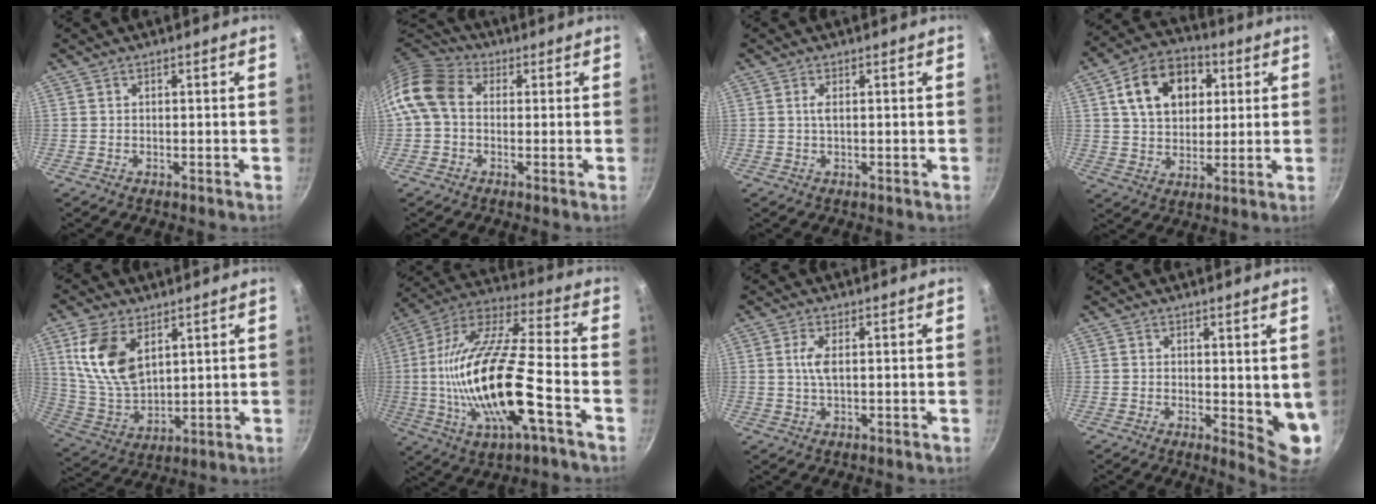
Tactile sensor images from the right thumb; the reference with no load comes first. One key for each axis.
{"total": 10.3, "fx": 0.6, "fy": 7.8, "fz": 6.7, "tx": -0.113, "ty": 0.024, "tz": -0.011}
{"total": 1.3, "fx": 0.2, "fy": 0.4, "fz": 1.2, "tx": -0.025, "ty": 0.001, "tz": 0.004}
{"total": 15.4, "fx": 4.6, "fy": 11.0, "fz": 9.7, "tx": -0.128, "ty": 0.010, "tz": 0.067}
{"total": 13.7, "fx": 5.4, "fy": 8.0, "fz": 9.8, "tx": -0.178, "ty": -0.029, "tz": 0.119}
{"total": 24.2, "fx": -5.3, "fy": 7.4, "fz": 22.4, "tx": -0.427, "ty": 0.021, "tz": -0.106}
{"total": 3.2, "fx": 0.5, "fy": 1.1, "fz": 2.9, "tx": -0.067, "ty": 0.003, "tz": 0.009}
{"total": 6.6, "fx": 1.3, "fy": 2.8, "fz": 5.9, "tx": -0.068, "ty": -0.023, "tz": 0.019}